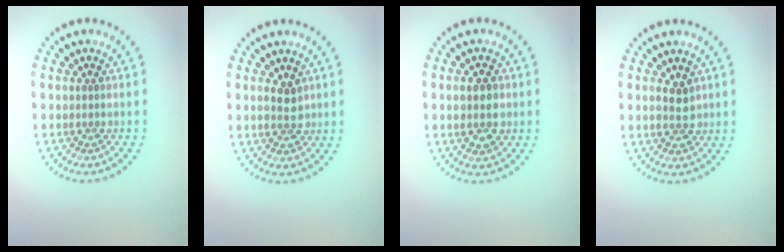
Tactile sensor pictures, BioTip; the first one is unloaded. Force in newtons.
{"total": 2.0, "press": 2.0, "slide": 0.2}
{"total": 2.9, "press": 2.9, "slide": 0.1}
{"total": 2.0, "press": 2.0, "slide": 0.2}